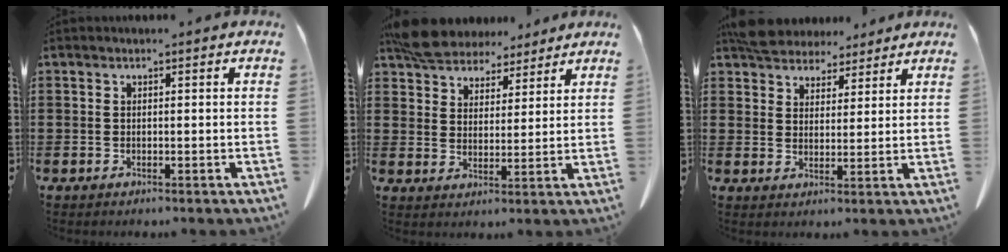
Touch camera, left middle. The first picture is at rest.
{"total": 7.0, "force": [6.4, 2.4, 1.5], "torque": [-0.056, -0.012, 0.121]}
{"total": 5.4, "force": [5.0, 2.0, 0.7], "torque": [-0.035, -0.006, 0.097]}